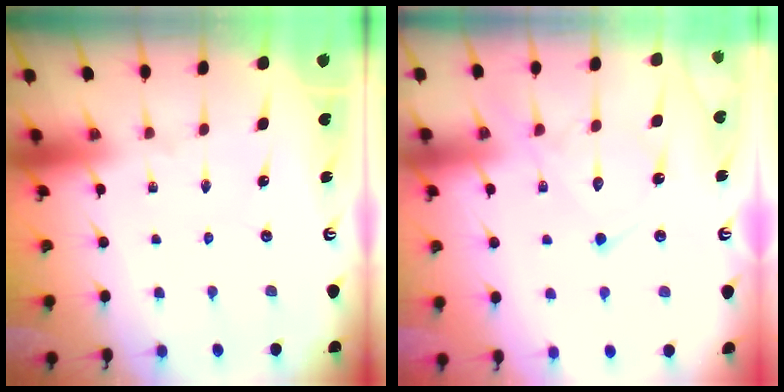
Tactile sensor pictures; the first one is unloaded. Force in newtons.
{"total": 14.0, "press": 13.9, "slide": 1.0}